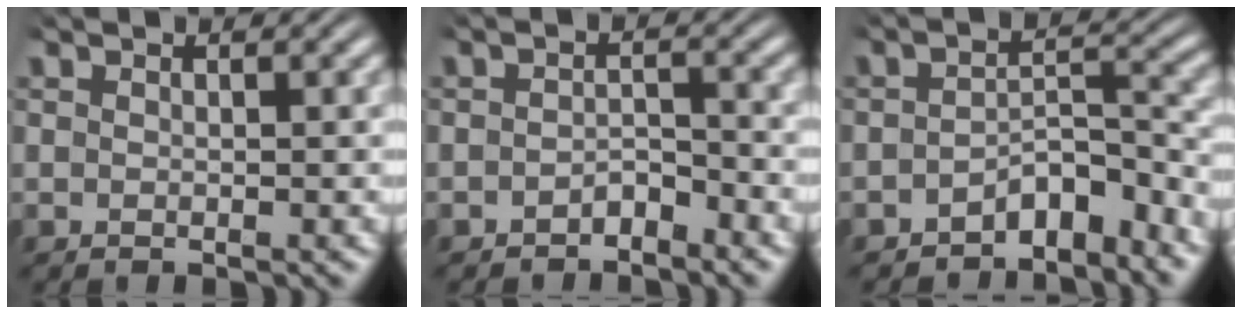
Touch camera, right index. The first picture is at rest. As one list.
[{"total": 2.1, "force": [-1.9, 0.8, 0.6], "torque": [0.001, -0.006, -0.032]}, {"total": 4.2, "force": [-3.5, 1.1, 2.0], "torque": [-0.014, -0.005, -0.058]}]